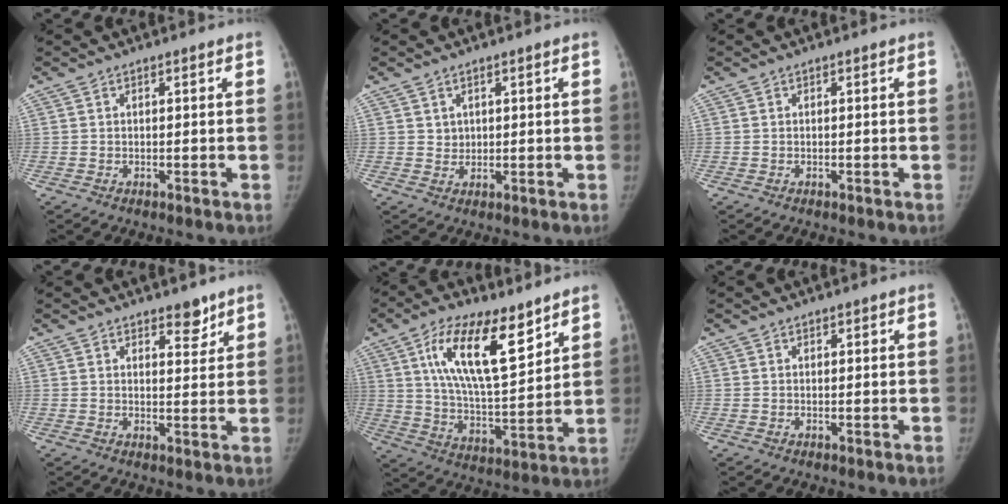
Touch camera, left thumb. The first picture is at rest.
{"total": 1.8, "force": [1.0, 1.3, 0.5], "torque": [0.004, -0.008, 0.019]}
{"total": 0.0}
{"total": 3.8, "force": [2.9, 1.7, 1.8], "torque": [-0.004, -0.021, 0.043]}
{"total": 17.6, "force": [9.2, 6.7, 13.5], "torque": [-0.206, -0.044, 0.168]}
{"total": 0.6, "force": [0.5, 0.3, 0.3], "torque": [0.000, -0.002, 0.006]}